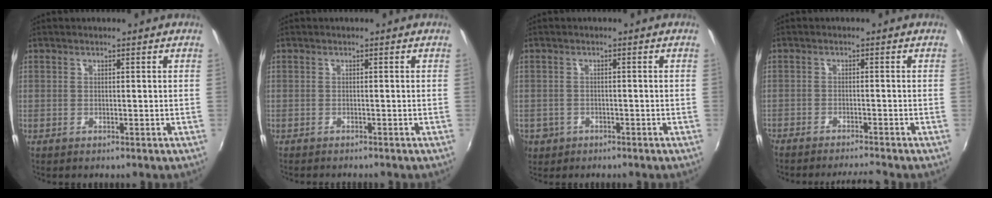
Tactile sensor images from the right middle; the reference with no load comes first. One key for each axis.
{"total": 1.7, "fx": -1.6, "fy": 0.1, "fz": 0.5, "tx": -0.016, "ty": -0.010, "tz": -0.025}
{"total": 5.2, "fx": -2.2, "fy": 4.4, "fz": 1.7, "tx": -0.054, "ty": -0.005, "tz": -0.033}
{"total": 5.0, "fx": -4.7, "fy": 0.0, "fz": 1.7, "tx": -0.050, "ty": -0.006, "tz": -0.078}